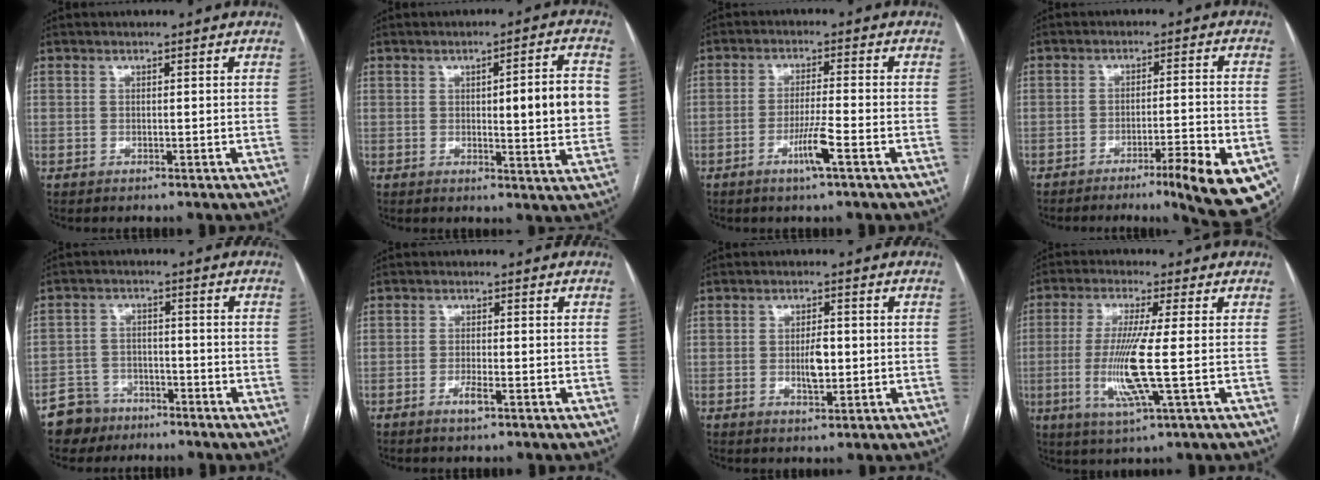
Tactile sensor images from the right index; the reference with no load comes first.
{"total": 9.3, "force": [0.8, 1.6, 9.1], "torque": [-0.111, 0.006, 0.010]}
{"total": 5.1, "force": [-2.5, -0.4, 4.4], "torque": [-0.083, -0.009, -0.048]}
{"total": 13.6, "force": [-8.2, 1.1, 10.7], "torque": [-0.075, 0.005, -0.114]}
{"total": 5.8, "force": [-4.1, 4.0, 0.0], "torque": [0.007, 0.006, -0.075]}
{"total": 2.1, "force": [-1.1, 0.2, 1.7], "torque": [-0.029, -0.001, -0.021]}
{"total": 3.8, "force": [-0.3, 1.4, 3.5], "torque": [-0.060, -0.001, -0.003]}
{"total": 9.8, "force": [-1.4, -0.5, 9.6], "torque": [-0.204, -0.018, -0.032]}